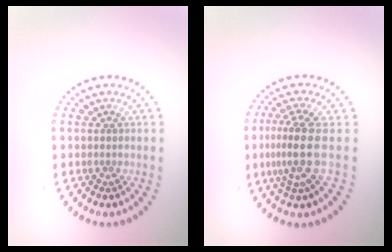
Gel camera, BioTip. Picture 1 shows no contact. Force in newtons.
{"total": 3.5, "press": 2.6, "slide": 2.4}